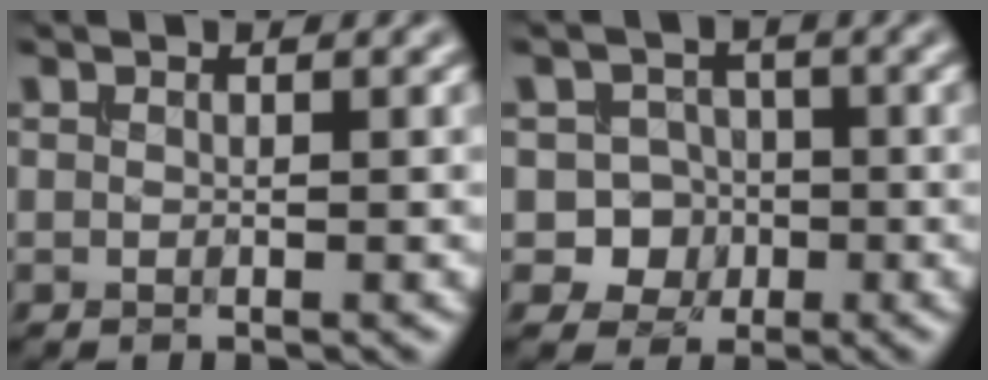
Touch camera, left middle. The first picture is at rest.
{"total": 4.9, "force": [-1.6, 4.5, 1.1], "torque": [0.009, 0.008, -0.045]}